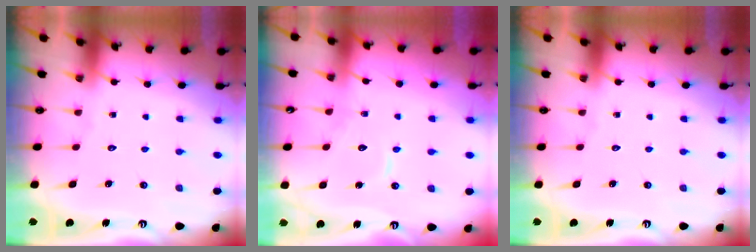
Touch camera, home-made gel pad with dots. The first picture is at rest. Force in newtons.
{"total": 8.4, "press": 8.4, "slide": 0.6}
{"total": 0.0}